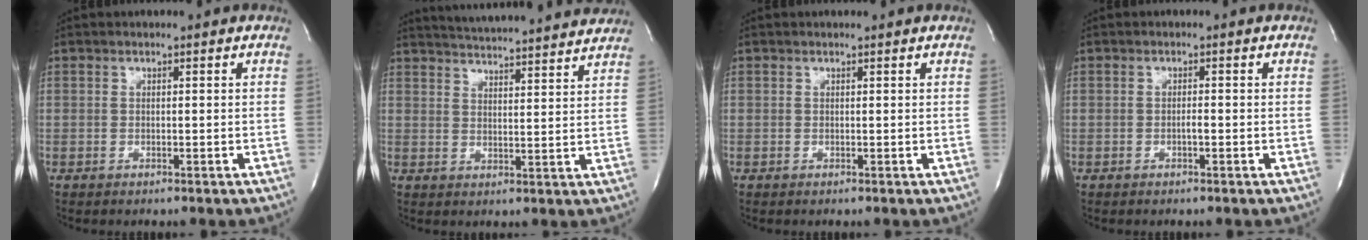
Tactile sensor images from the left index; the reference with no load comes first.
{"total": 18.9, "force": [17.8, 0.8, 6.4], "torque": [-0.106, -0.001, 0.235]}
{"total": 0.9, "force": [0.8, 0.0, 0.2], "torque": [-0.005, 0.010, 0.012]}
{"total": 0.8, "force": [-0.5, 0.1, 0.7], "torque": [-0.017, -0.001, -0.007]}